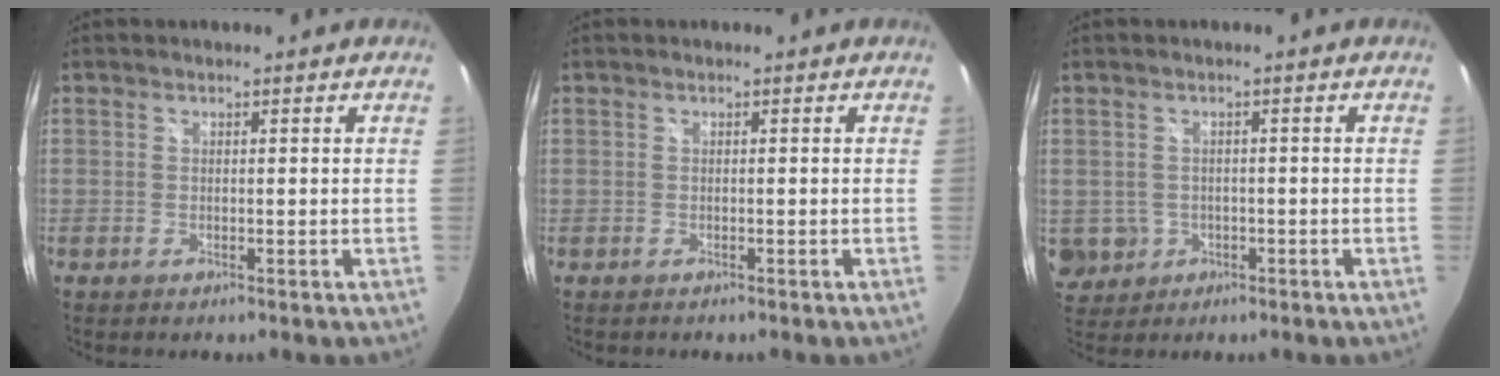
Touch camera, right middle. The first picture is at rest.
{"total": 0.0}
{"total": 6.4, "force": [-1.2, 5.9, 2.0], "torque": [-0.060, 0.000, -0.001]}